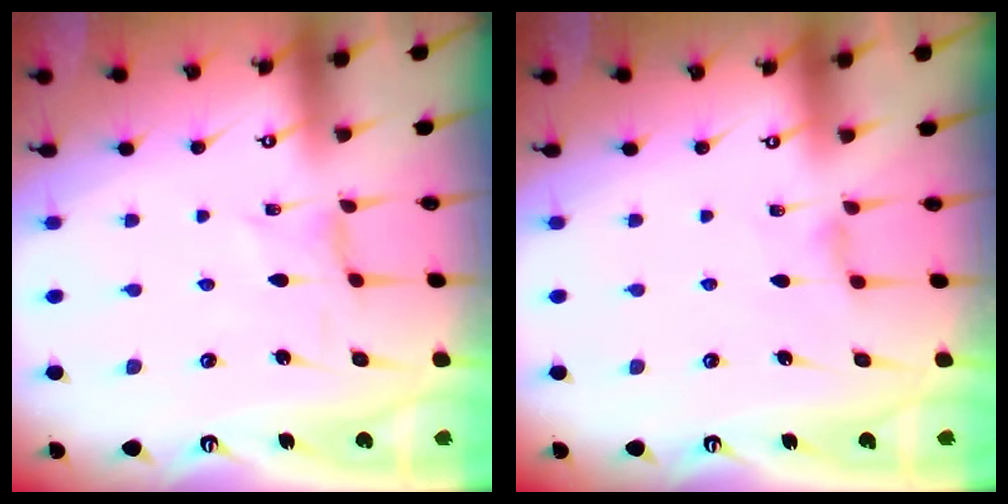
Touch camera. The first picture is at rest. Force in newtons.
{"total": 4.6, "press": 4.5, "slide": 0.6}